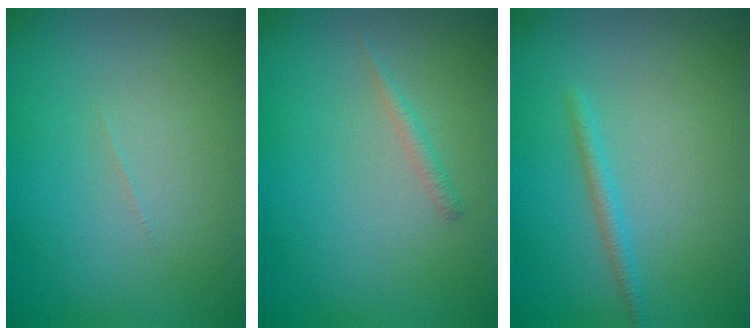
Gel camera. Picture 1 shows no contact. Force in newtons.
{"total": 0.9, "press": 0.9, "slide": 0.0}
{"total": 1.3, "press": 1.3, "slide": 0.0}